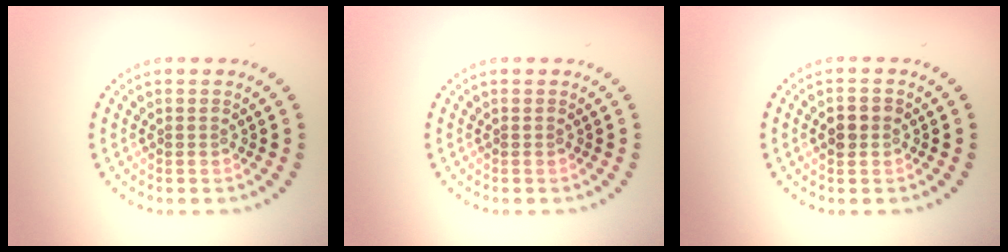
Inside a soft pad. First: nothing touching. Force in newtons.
{"total": 0.0}
{"total": 1.8, "press": 1.8, "slide": 0.1}